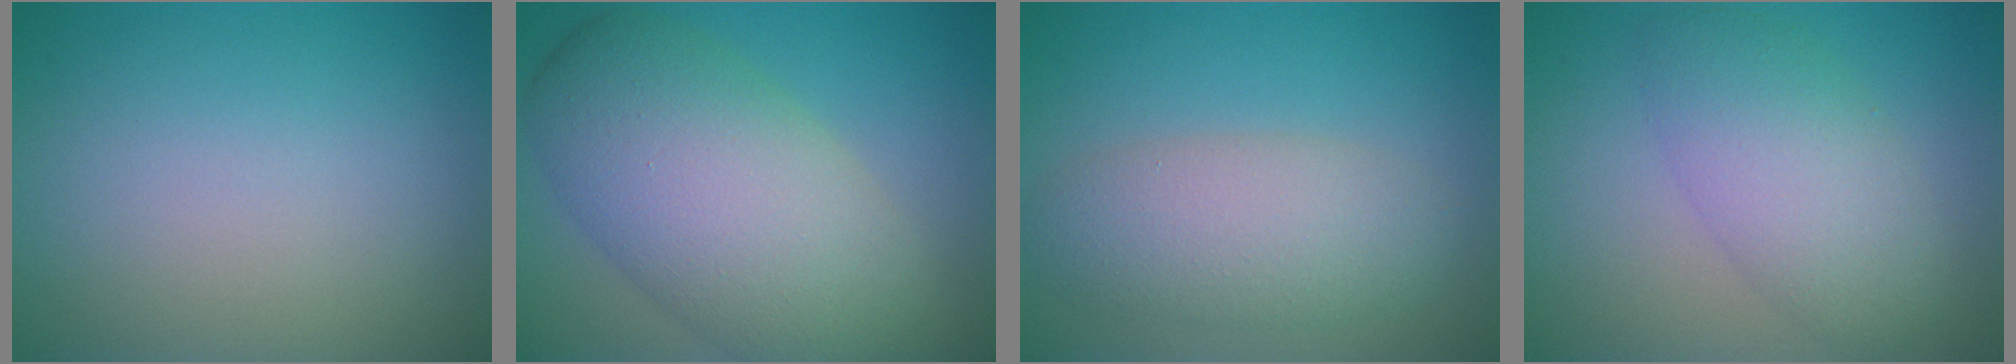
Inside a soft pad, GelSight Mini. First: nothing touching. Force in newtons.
{"total": 10.5, "press": 10.5, "slide": 0.9}
{"total": 4.9, "press": 4.8, "slide": 0.4}
{"total": 5.1, "press": 5.1, "slide": 0.2}